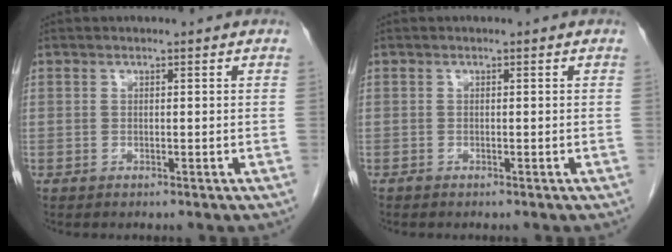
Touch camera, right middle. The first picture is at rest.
{"total": 0.0}